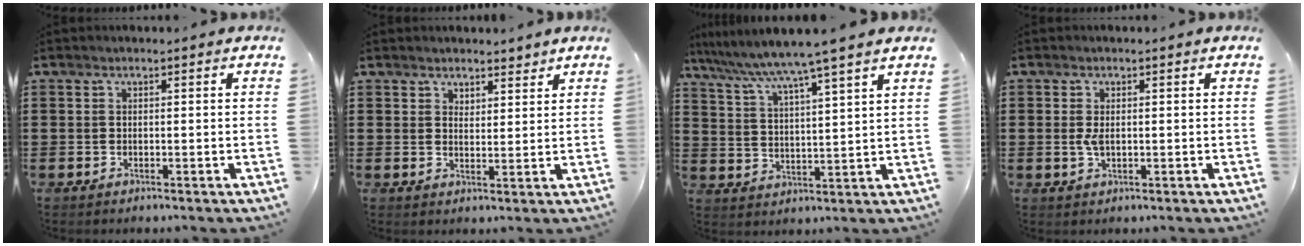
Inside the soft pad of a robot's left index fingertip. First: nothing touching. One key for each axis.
{"total": 3.1, "fx": 2.8, "fy": 1.1, "fz": 0.3, "tx": -0.006, "ty": -0.003, "tz": 0.052}
{"total": 6.1, "fx": 5.1, "fy": -1.4, "fz": 2.9, "tx": -0.079, "ty": -0.037, "tz": 0.080}
{"total": 2.2, "fx": 0.0, "fy": 1.1, "fz": 1.9, "tx": -0.047, "ty": 0.000, "tz": -0.003}